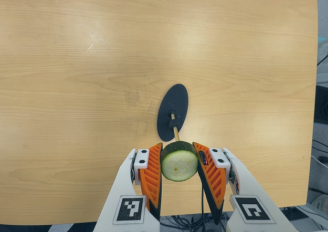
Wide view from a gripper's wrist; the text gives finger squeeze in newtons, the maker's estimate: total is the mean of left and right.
{"total": 10.3, "left": 9.6, "right": 11.0}